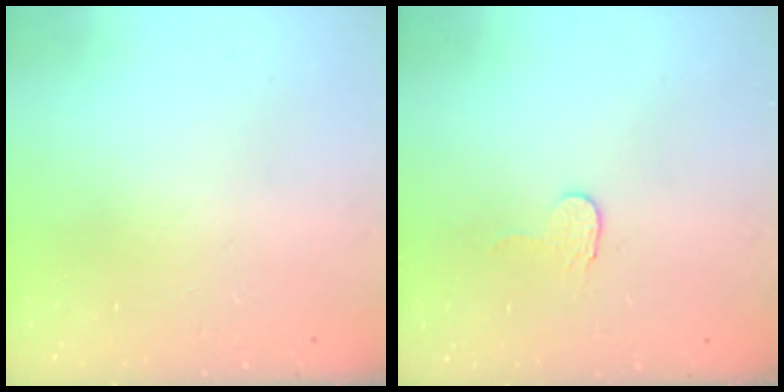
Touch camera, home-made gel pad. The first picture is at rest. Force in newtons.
{"total": 3.2, "press": 3.2, "slide": 0.3}